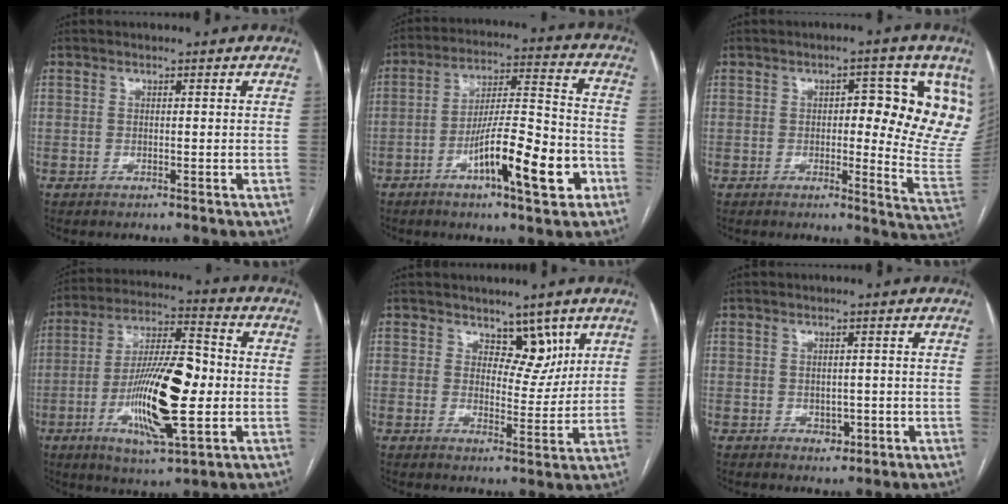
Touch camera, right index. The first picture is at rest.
{"total": 15.0, "force": [-6.3, 2.2, 13.4], "torque": [-0.227, 0.004, -0.096]}
{"total": 13.6, "force": [4.0, 4.6, 12.1], "torque": [-0.125, -0.006, 0.037]}
{"total": 17.5, "force": [-2.8, 3.9, 16.8], "torque": [-0.315, 0.003, -0.044]}
{"total": 4.9, "force": [3.2, 2.9, 2.4], "torque": [-0.017, -0.006, 0.050]}
{"total": 2.2, "force": [-0.5, 1.7, 1.3], "torque": [-0.015, 0.002, 0.004]}